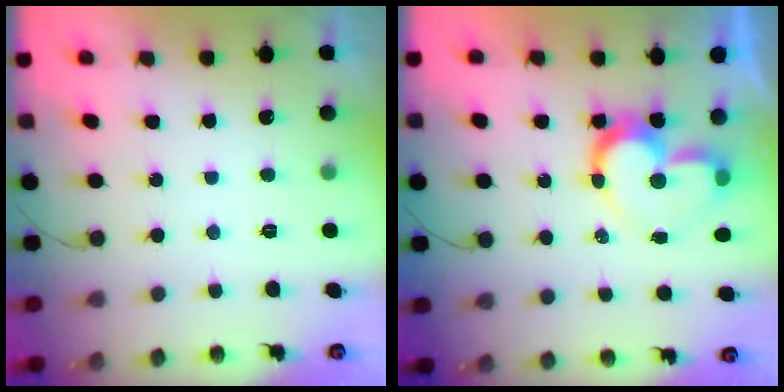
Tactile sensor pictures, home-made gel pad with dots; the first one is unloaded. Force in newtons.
{"total": 11.3, "press": 11.3, "slide": 1.1}